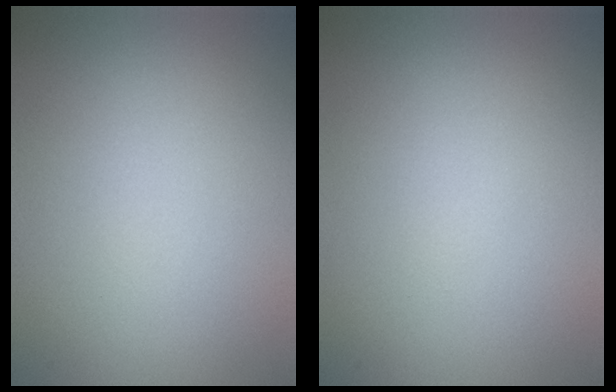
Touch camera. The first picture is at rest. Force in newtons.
{"total": 0.0}